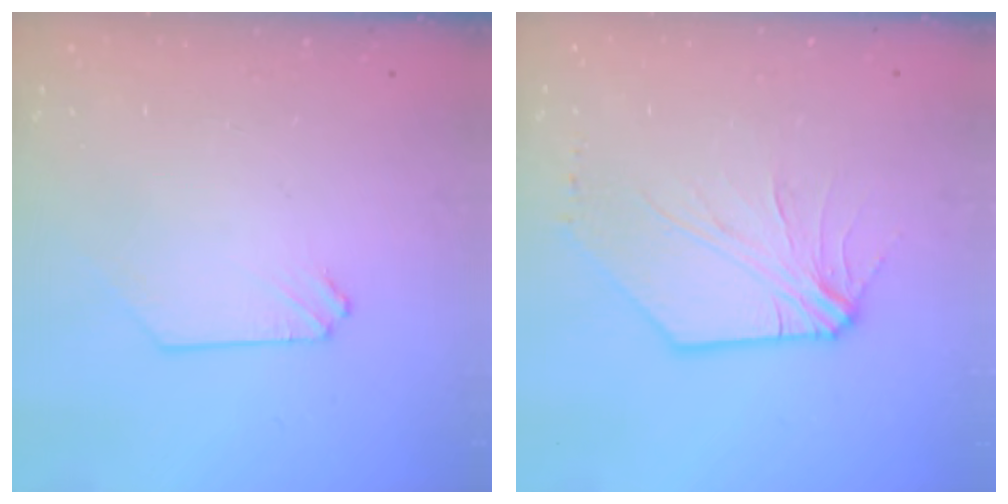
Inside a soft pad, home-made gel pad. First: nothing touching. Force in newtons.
{"total": 6.9, "press": 6.8, "slide": 0.9}